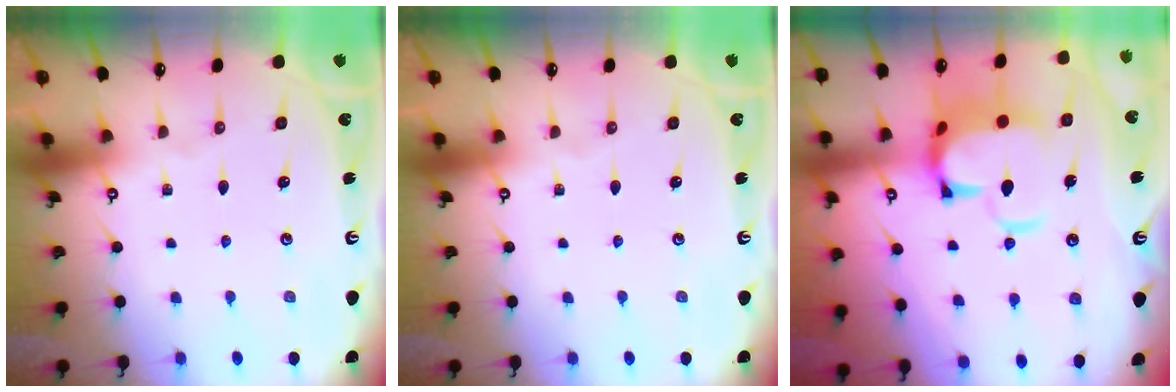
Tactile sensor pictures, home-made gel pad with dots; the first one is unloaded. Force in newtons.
{"total": 0.0}
{"total": 7.6, "press": 7.3, "slide": 2.1}